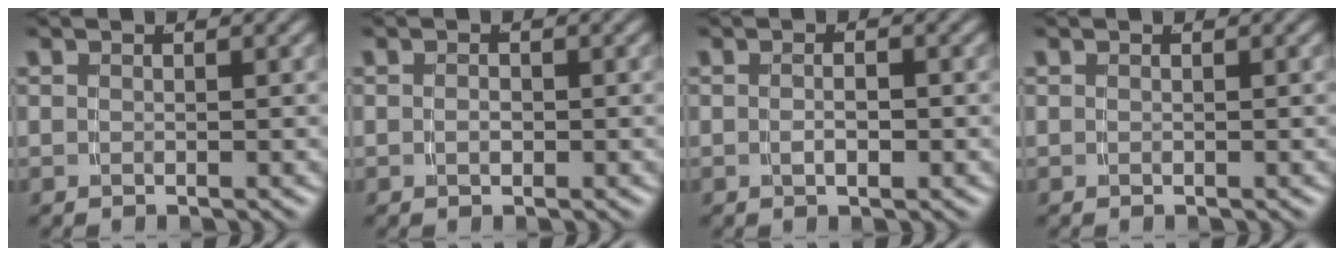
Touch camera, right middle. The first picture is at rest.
{"total": 0.7, "force": [-0.3, 0.4, 0.5], "torque": [-0.018, -0.007, -0.004]}
{"total": 1.5, "force": [-0.6, 0.1, 1.3], "torque": [-0.017, -0.004, -0.008]}
{"total": 0.0}